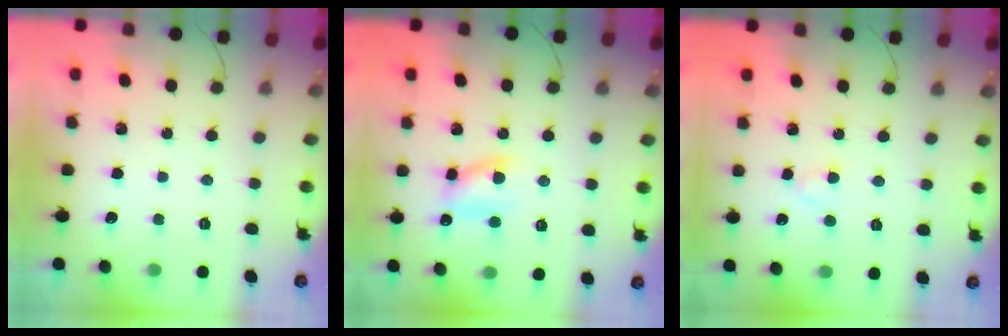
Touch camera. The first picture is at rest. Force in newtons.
{"total": 8.3, "press": 8.2, "slide": 1.4}
{"total": 1.9, "press": 1.7, "slide": 0.9}